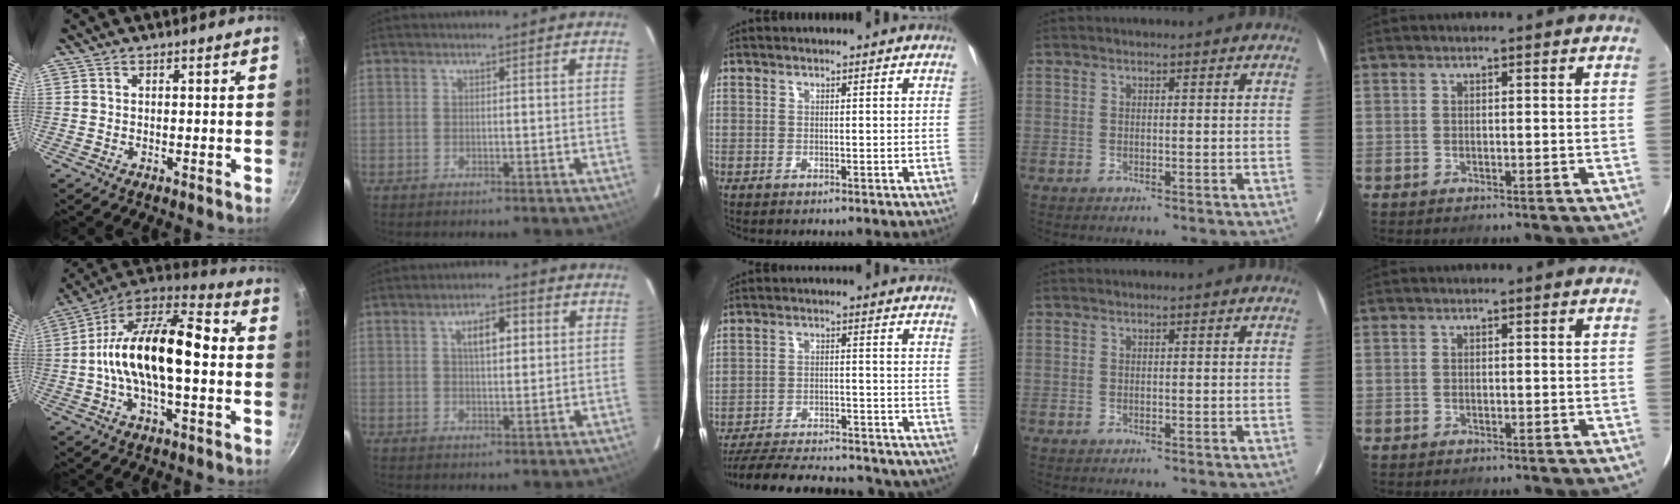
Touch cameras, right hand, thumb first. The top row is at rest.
{"thumb": {"total": 20.9, "force": [-0.3, 9.3, 18.7], "torque": [-0.317, 0.043, -0.013]}, "index": {"total": 5.0, "force": [1.6, 1.8, 4.5], "torque": [-0.076, 0.012, 0.026]}, "middle": {"total": 29.7, "force": [-27.0, 5.0, 11.4], "torque": [-0.158, -0.030, -0.357]}}